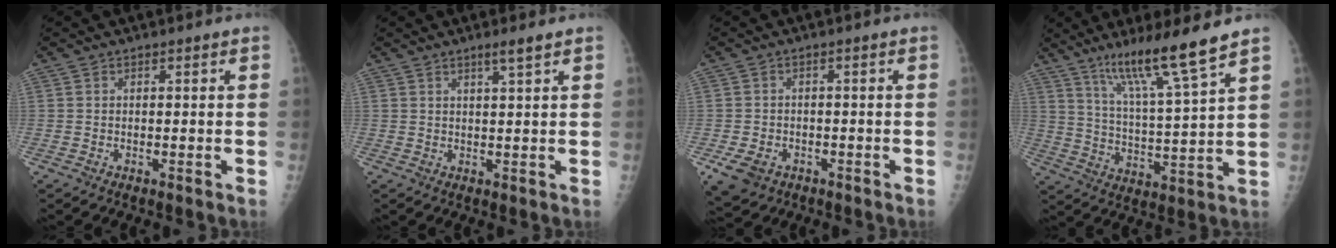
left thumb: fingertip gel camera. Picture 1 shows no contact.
{"total": 2.3, "force": [1.6, 0.0, 1.6], "torque": [-0.028, -0.012, 0.029]}
{"total": 6.1, "force": [-2.8, 4.7, 2.7], "torque": [-0.049, 0.009, -0.035]}
{"total": 13.2, "force": [9.3, -0.1, 9.3], "torque": [-0.162, -0.057, 0.169]}